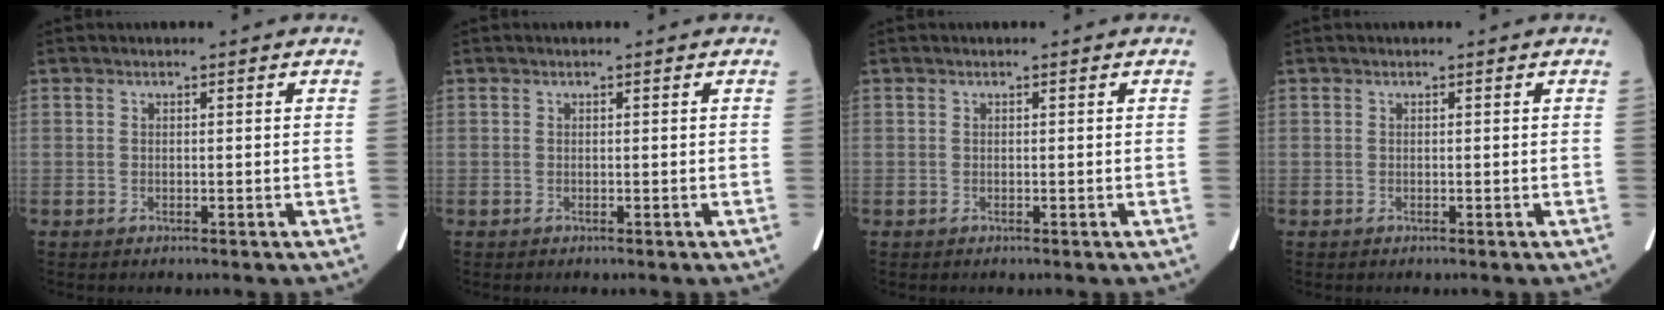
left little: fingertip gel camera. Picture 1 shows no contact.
{"total": 0.0}
{"total": 0.0}
{"total": 0.0}